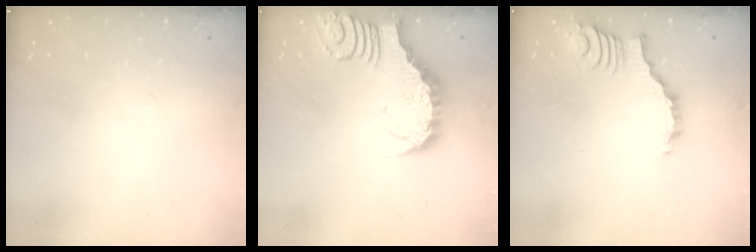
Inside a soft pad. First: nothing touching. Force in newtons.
{"total": 3.4, "press": 3.4, "slide": 0.4}
{"total": 2.6, "press": 2.6, "slide": 0.4}